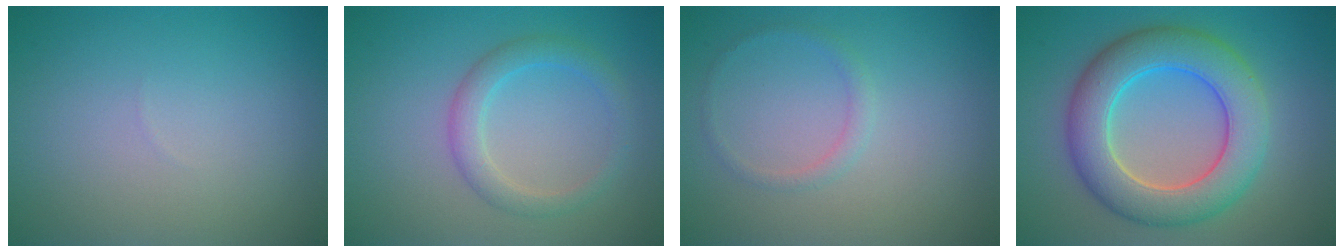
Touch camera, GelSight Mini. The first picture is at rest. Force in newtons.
{"total": 2.7, "press": 2.7, "slide": 0.1}
{"total": 1.0, "press": 1.0, "slide": 0.1}
{"total": 8.0, "press": 8.0, "slide": 0.3}